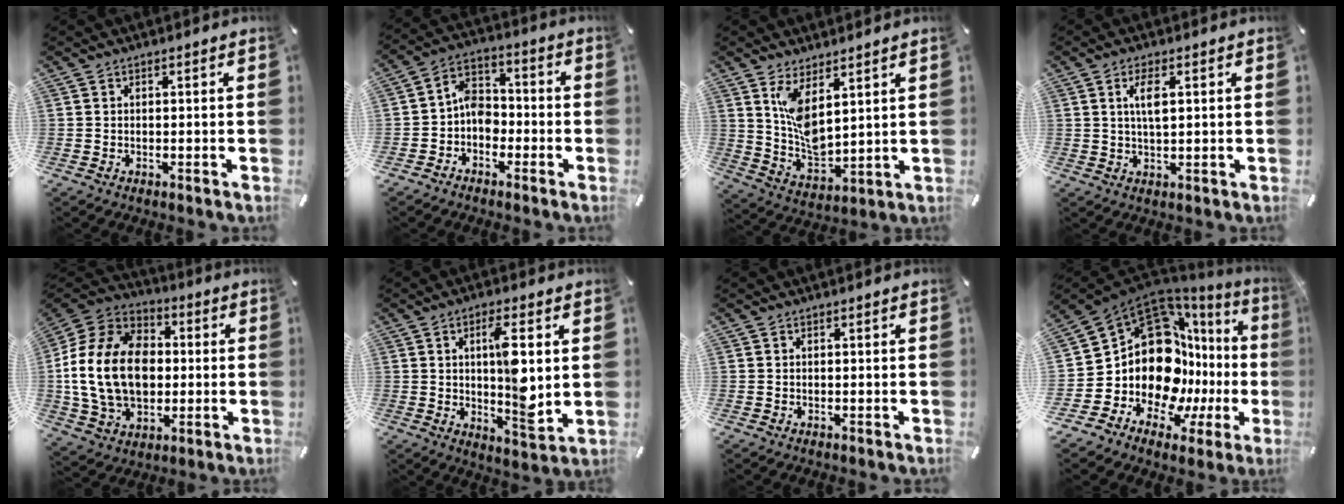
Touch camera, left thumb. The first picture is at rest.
{"total": 6.5, "force": [-2.1, 5.3, 3.0], "torque": [-0.070, 0.014, -0.041]}
{"total": 8.9, "force": [4.9, 4.3, 6.1], "torque": [-0.125, -0.031, 0.092]}
{"total": 4.7, "force": [1.3, 1.6, 4.2], "torque": [-0.096, 0.002, 0.018]}
{"total": 20.0, "force": [-0.4, 15.0, 13.2], "torque": [-0.289, 0.012, -0.009]}
{"total": 11.1, "force": [2.1, 3.3, 10.4], "torque": [-0.167, -0.022, 0.027]}
{"total": 0.0}
{"total": 20.8, "force": [0.5, 14.7, 14.8], "torque": [-0.241, -0.076, 0.045]}